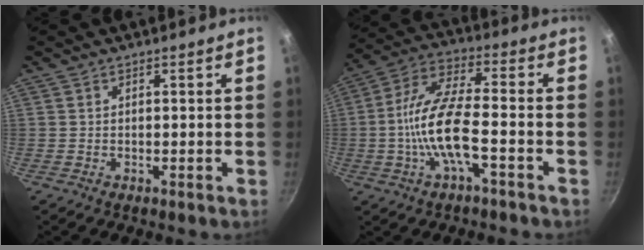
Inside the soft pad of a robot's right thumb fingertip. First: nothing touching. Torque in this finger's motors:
{"motor_torque": [2.51, 2.49, 1.54, -0.28, 0.46]}